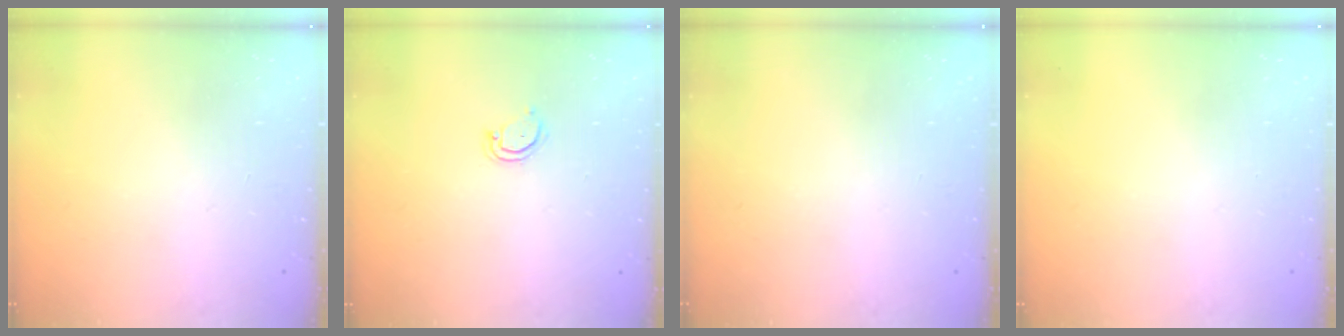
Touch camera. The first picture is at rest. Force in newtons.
{"total": 3.2, "press": 3.2, "slide": 0.2}
{"total": 0.0}
{"total": 0.0}